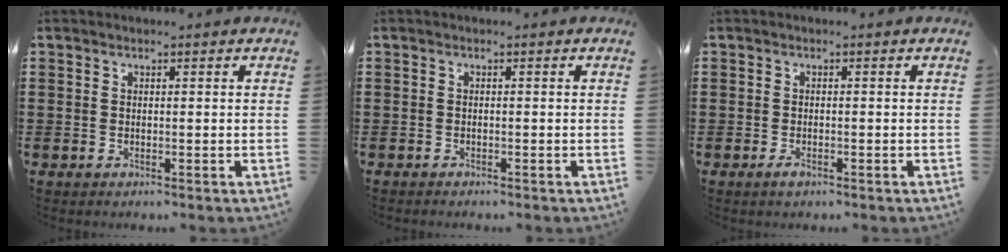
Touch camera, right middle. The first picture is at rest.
{"total": 0.6, "force": [-0.6, 0.1, 0.0], "torque": [0.000, 0.001, -0.013]}
{"total": 0.6, "force": [-0.1, 0.2, 0.6], "torque": [-0.011, -0.006, 0.002]}